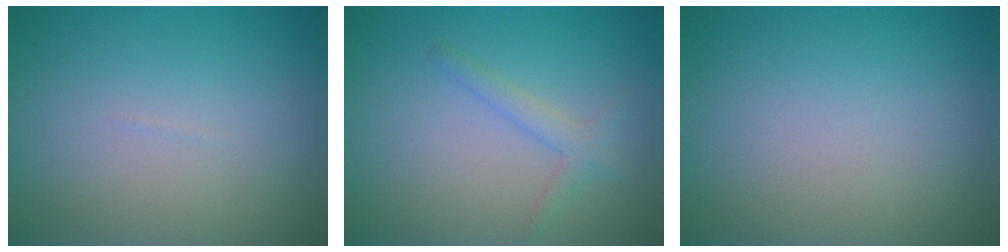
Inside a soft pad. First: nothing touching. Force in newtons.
{"total": 1.6, "press": 1.6, "slide": 0.1}
{"total": 0.0}